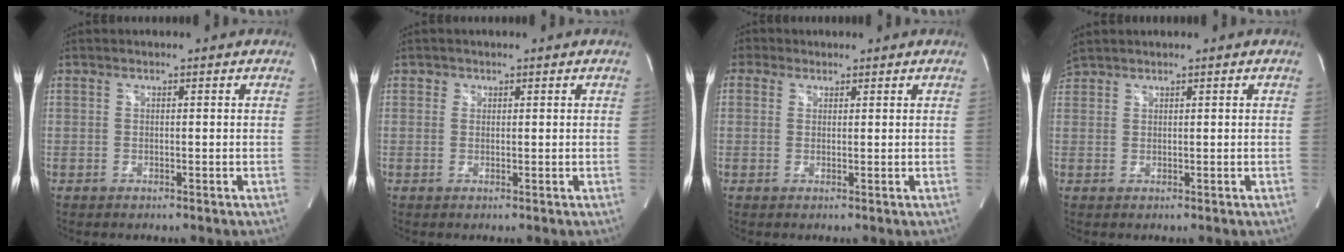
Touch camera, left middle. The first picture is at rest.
{"total": 0.7, "force": [0.3, 0.6, 0.0], "torque": [0.010, 0.001, 0.002]}
{"total": 2.2, "force": [1.3, 1.8, -0.1], "torque": [0.003, 0.012, 0.020]}
{"total": 2.1, "force": [2.0, -0.5, 0.1], "torque": [-0.022, 0.022, 0.052]}